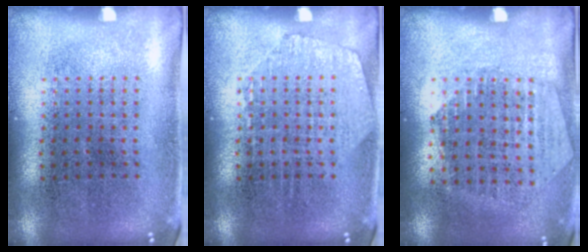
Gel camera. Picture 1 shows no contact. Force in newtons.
{"total": 1.2, "press": 1.2, "slide": 0.2}
{"total": 1.3, "press": 1.2, "slide": 0.5}